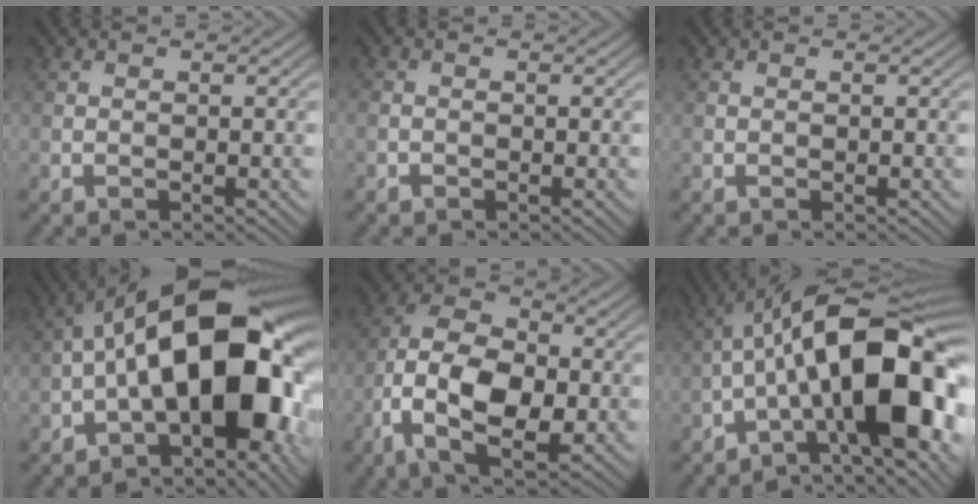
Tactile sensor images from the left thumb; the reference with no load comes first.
{"total": 0.8, "force": [-0.6, 0.5, 0.1], "torque": [0.002, -0.002, -0.012]}
{"total": 0.0}
{"total": 19.4, "force": [-1.9, 9.2, 17.0], "torque": [-0.243, 0.030, -0.045]}
{"total": 12.2, "force": [-3.8, 6.8, 9.4], "torque": [-0.197, -0.006, -0.077]}
{"total": 19.3, "force": [-3.3, 7.4, 17.5], "torque": [-0.262, 0.025, -0.066]}